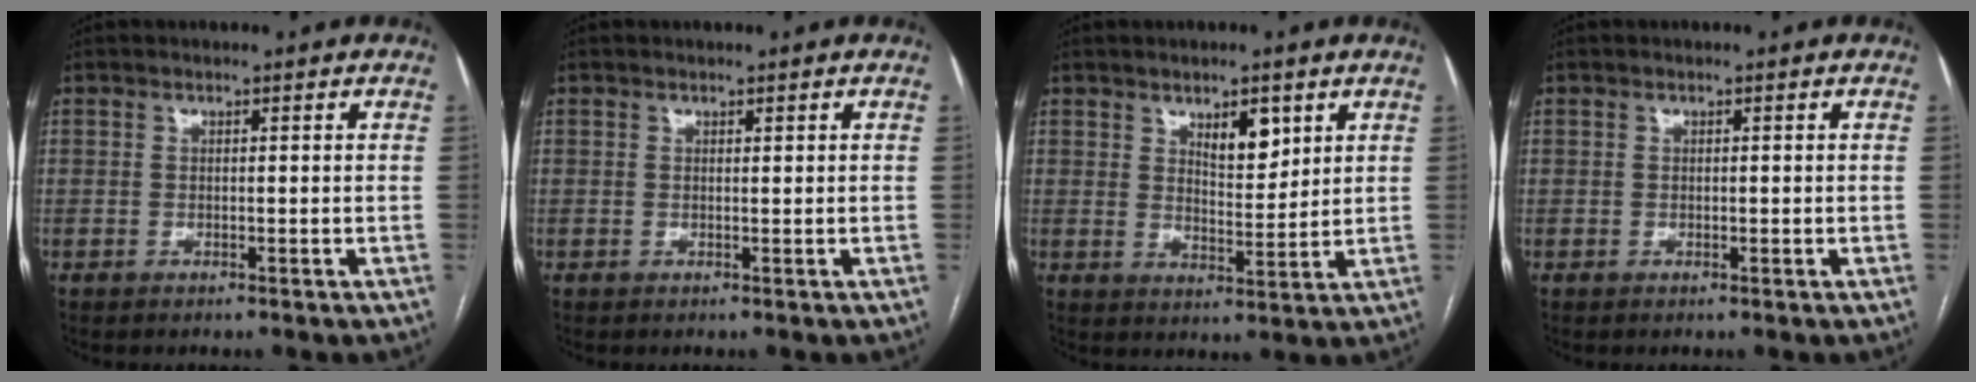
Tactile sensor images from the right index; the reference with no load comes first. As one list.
[{"total": 0.0}, {"total": 5.6, "force": [3.0, 2.1, 4.3], "torque": [-0.070, -0.005, 0.052]}, {"total": 0.5, "force": [-0.1, 0.3, 0.4], "torque": [-0.006, -0.001, 0.000]}]